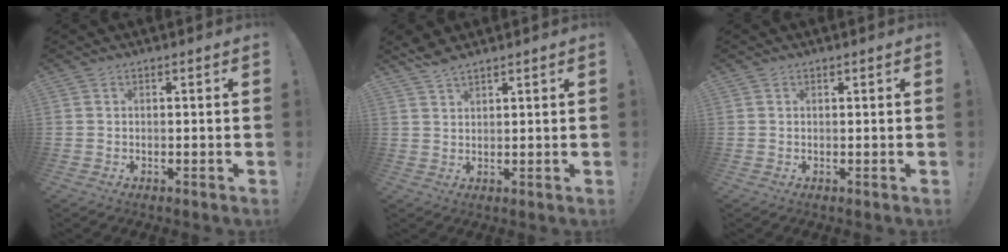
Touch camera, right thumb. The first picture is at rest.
{"total": 3.6, "force": [3.2, 0.8, 1.6], "torque": [-0.033, -0.017, 0.059]}
{"total": 0.0}